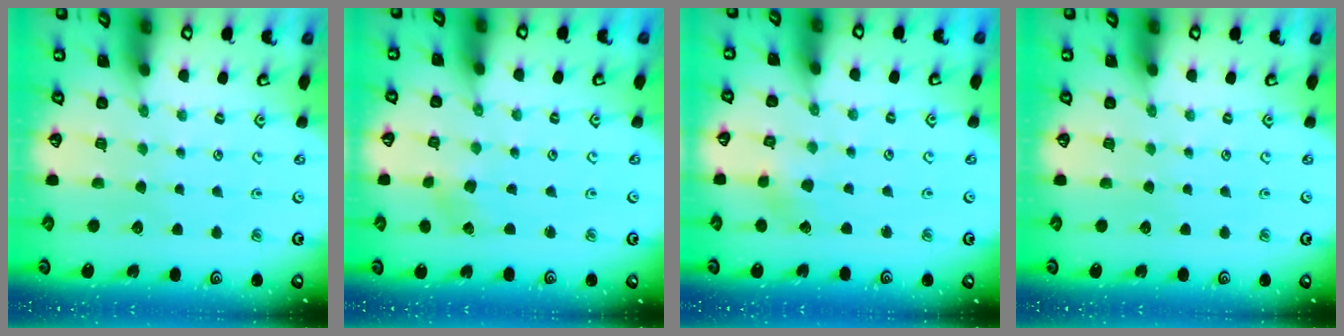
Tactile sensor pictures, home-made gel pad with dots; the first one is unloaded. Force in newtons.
{"total": 3.2, "press": 3.2, "slide": 0.5}
{"total": 2.1, "press": 2.1, "slide": 0.1}
{"total": 0.0}